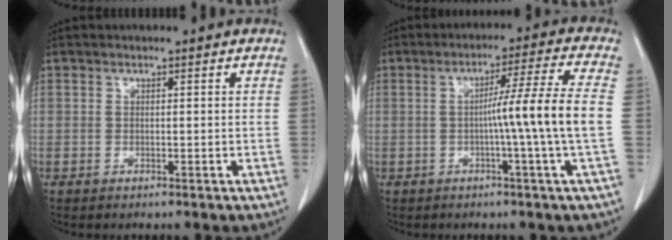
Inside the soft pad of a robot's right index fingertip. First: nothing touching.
{"total": 10.8, "force": [-1.5, -2.9, 10.3], "torque": [-0.154, 0.003, -0.022]}